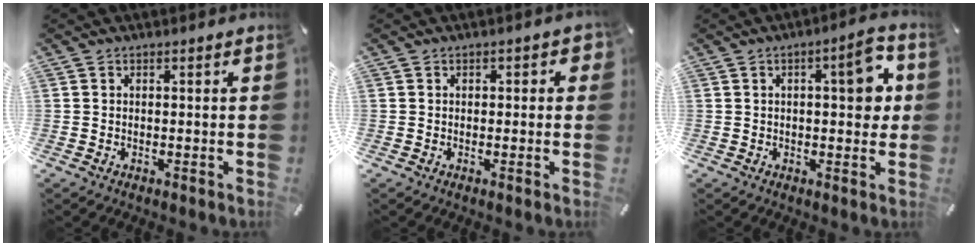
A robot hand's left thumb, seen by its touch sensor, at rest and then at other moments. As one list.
[{"total": 1.3, "force": [-0.2, 1.1, 0.8], "torque": [-0.006, 0.003, -0.007]}, {"total": 8.9, "force": [1.6, 3.6, 8.0], "torque": [-0.091, -0.007, 0.017]}]